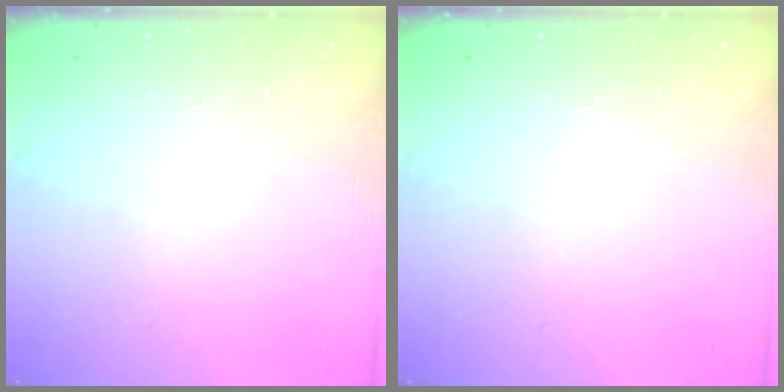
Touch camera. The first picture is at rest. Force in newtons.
{"total": 0.0}